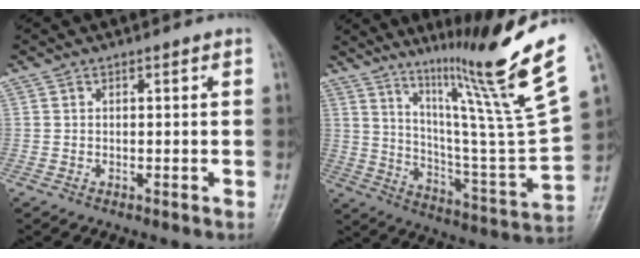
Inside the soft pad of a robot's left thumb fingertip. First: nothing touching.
{"total": 22.9, "force": [14.3, 0.0, 17.9], "torque": [-0.245, -0.079, 0.240]}